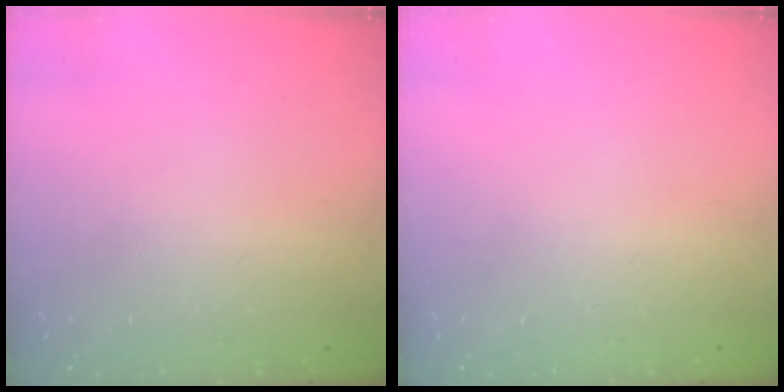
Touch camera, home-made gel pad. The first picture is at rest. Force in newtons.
{"total": 0.0}